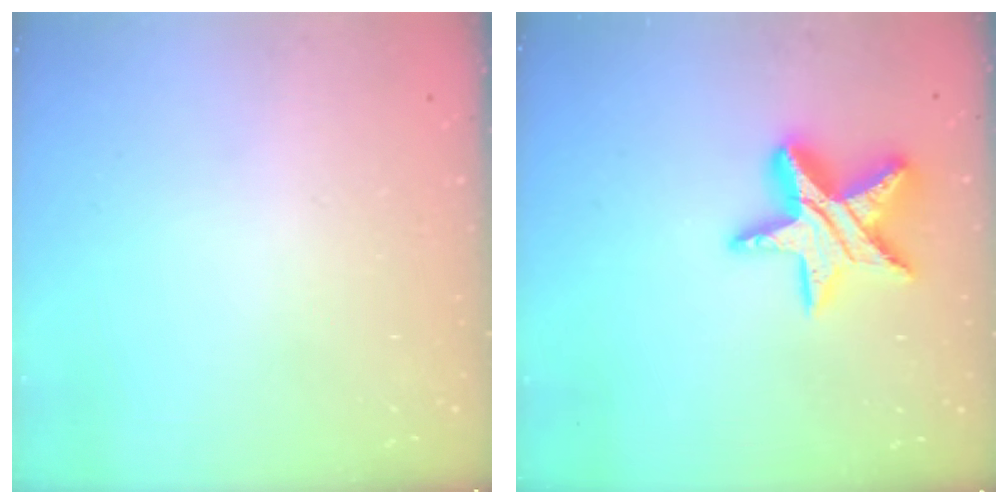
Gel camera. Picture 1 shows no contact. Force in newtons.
{"total": 15.0, "press": 14.9, "slide": 1.1}